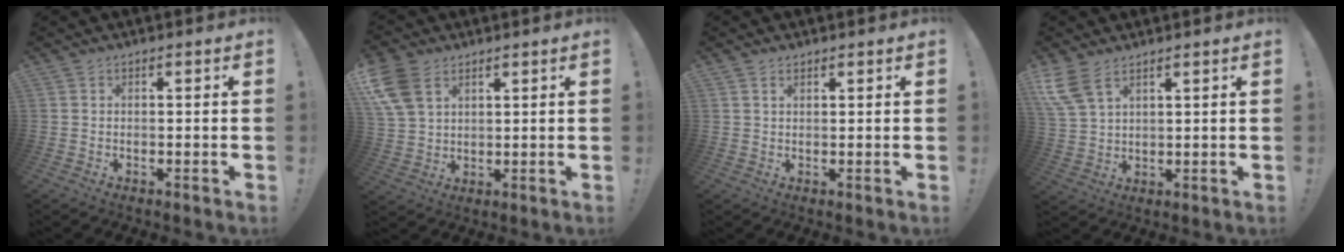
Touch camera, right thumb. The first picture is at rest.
{"total": 12.0, "force": [5.6, 8.5, 6.5], "torque": [-0.138, -0.013, 0.114]}
{"total": 1.5, "force": [1.0, 0.9, 0.7], "torque": [-0.007, -0.002, 0.018]}
{"total": 7.9, "force": [5.2, 3.8, 4.6], "torque": [-0.106, -0.021, 0.103]}